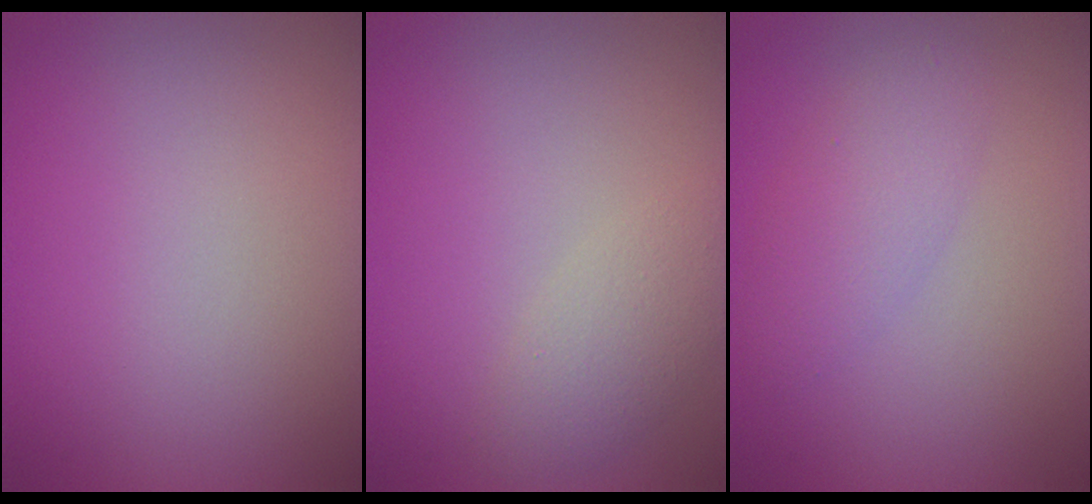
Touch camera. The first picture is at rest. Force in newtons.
{"total": 2.4, "press": 2.4, "slide": 0.2}
{"total": 2.7, "press": 2.7, "slide": 0.0}